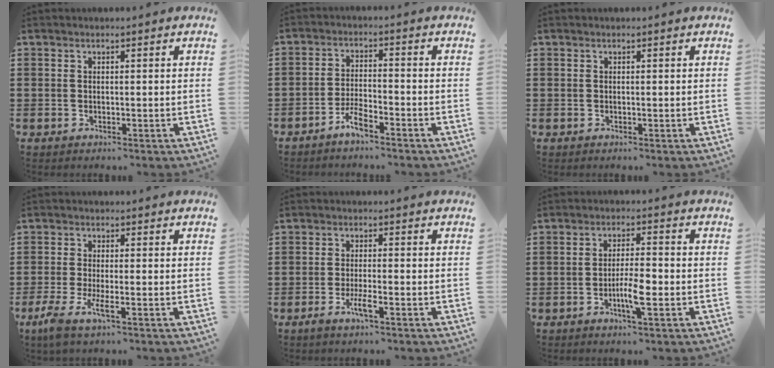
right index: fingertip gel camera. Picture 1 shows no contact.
{"total": 3.6, "force": [-2.9, 0.5, 2.0], "torque": [-0.043, 0.005, -0.058]}
{"total": 0.0}
{"total": 4.2, "force": [-2.0, 0.6, 3.7], "torque": [-0.082, -0.015, -0.039]}
{"total": 3.5, "force": [-1.8, 0.4, 3.0], "torque": [-0.063, -0.008, -0.036]}
{"total": 5.0, "force": [-1.7, 0.9, 4.7], "torque": [-0.092, -0.002, -0.034]}